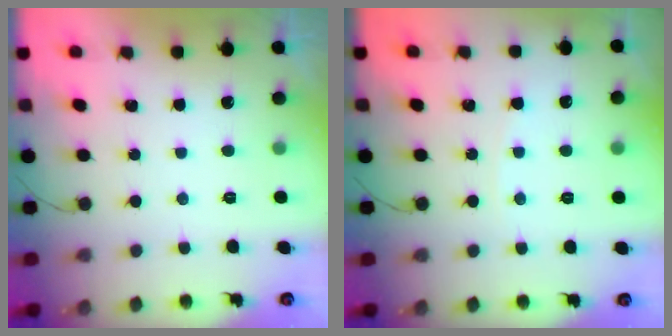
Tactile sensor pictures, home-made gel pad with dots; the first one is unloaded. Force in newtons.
{"total": 2.3, "press": 2.3, "slide": 0.3}